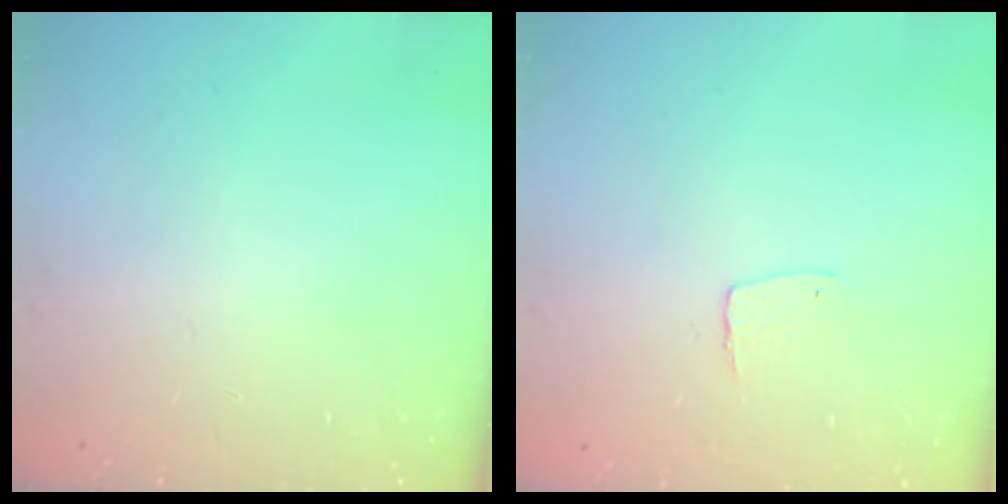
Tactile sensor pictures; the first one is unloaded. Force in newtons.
{"total": 4.7, "press": 4.7, "slide": 0.4}